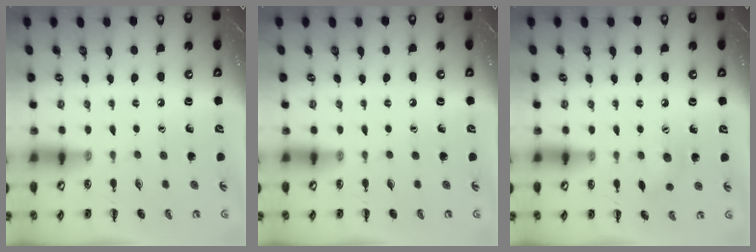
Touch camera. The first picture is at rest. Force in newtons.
{"total": 0.0}
{"total": 6.6, "press": 6.4, "slide": 1.3}